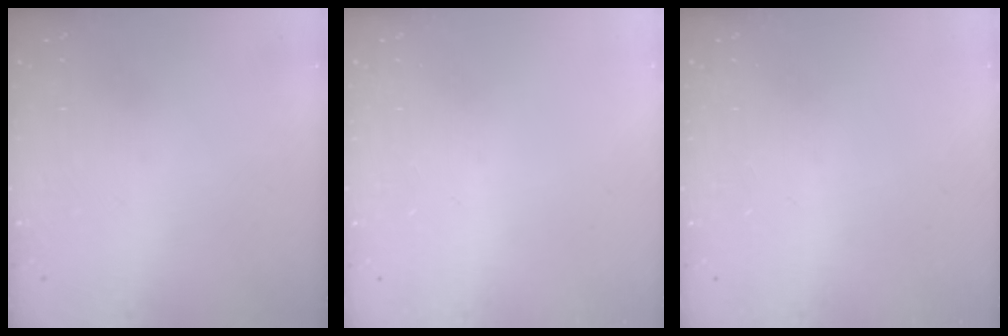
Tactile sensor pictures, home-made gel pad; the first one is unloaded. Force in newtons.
{"total": 0.0}
{"total": 0.0}